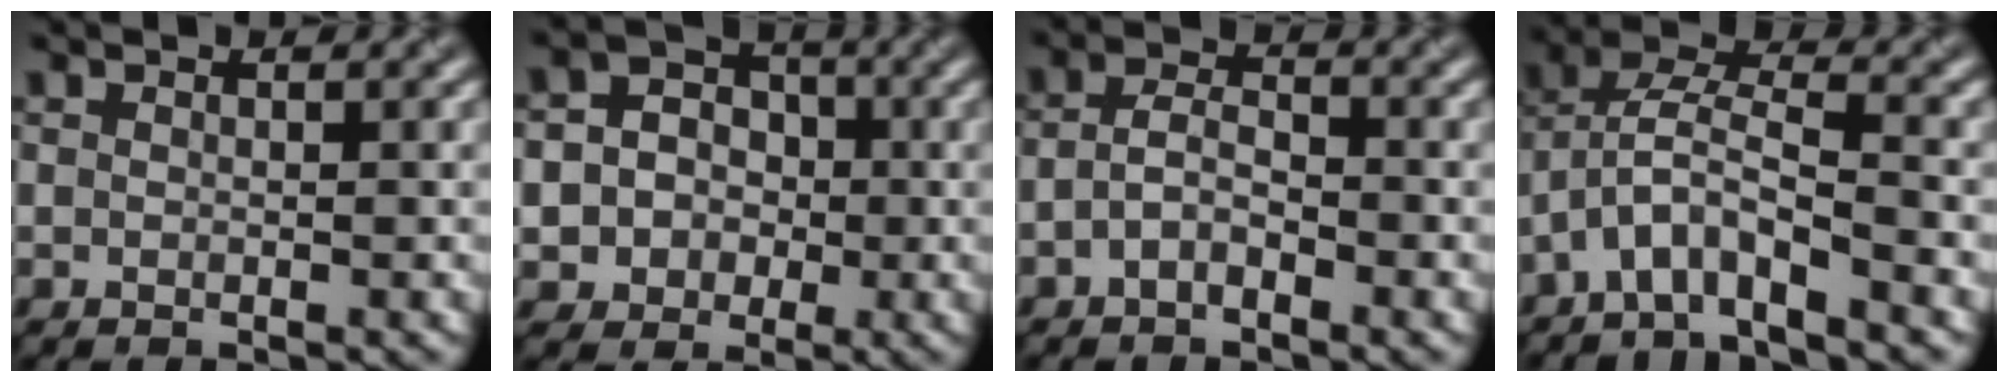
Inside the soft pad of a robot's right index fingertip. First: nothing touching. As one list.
[{"total": 5.8, "force": [-1.0, 5.4, 1.8], "torque": [-0.018, 0.017, -0.032]}, {"total": 2.3, "force": [-1.1, 1.0, 1.7], "torque": [-0.036, 0.007, -0.028]}, {"total": 4.7, "force": [-2.8, 1.3, 3.5], "torque": [-0.068, 0.012, -0.060]}]